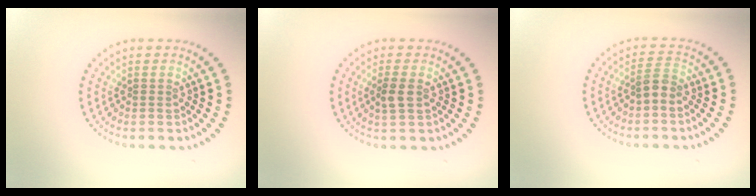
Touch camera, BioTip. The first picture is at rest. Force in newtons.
{"total": 1.8, "press": 1.7, "slide": 0.4}
{"total": 1.8, "press": 1.5, "slide": 1.0}